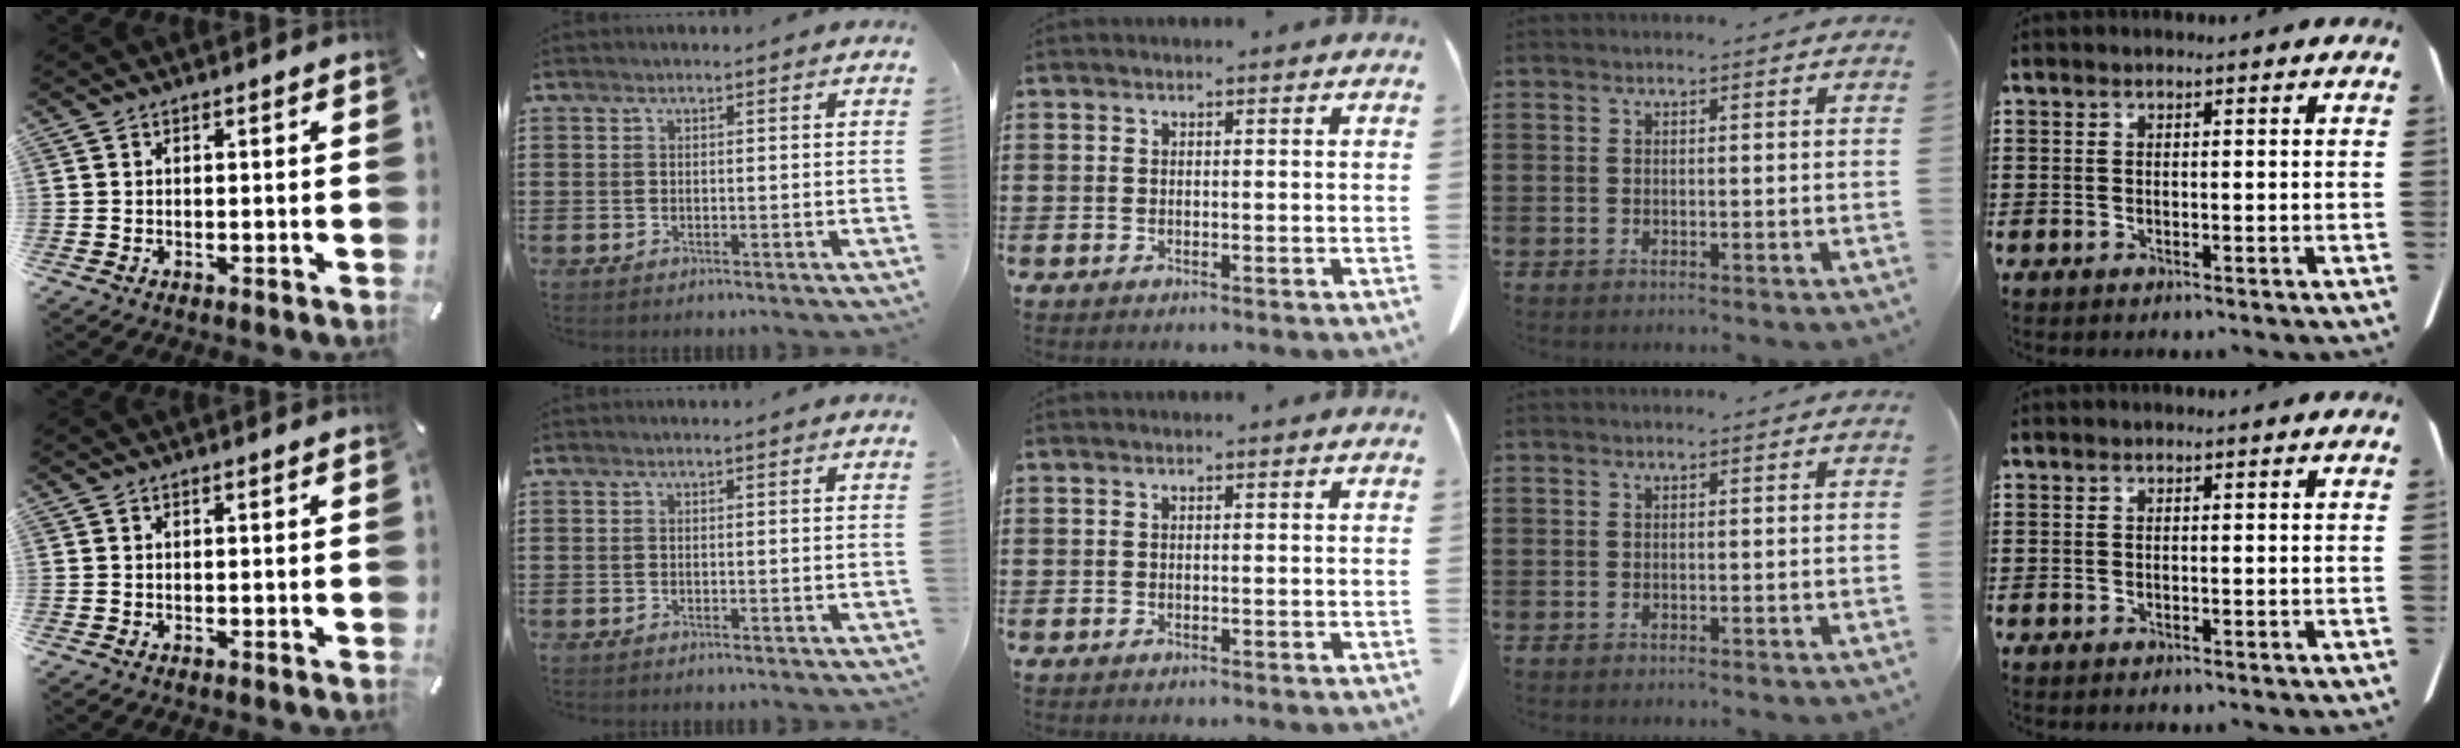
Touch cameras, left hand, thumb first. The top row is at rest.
{}